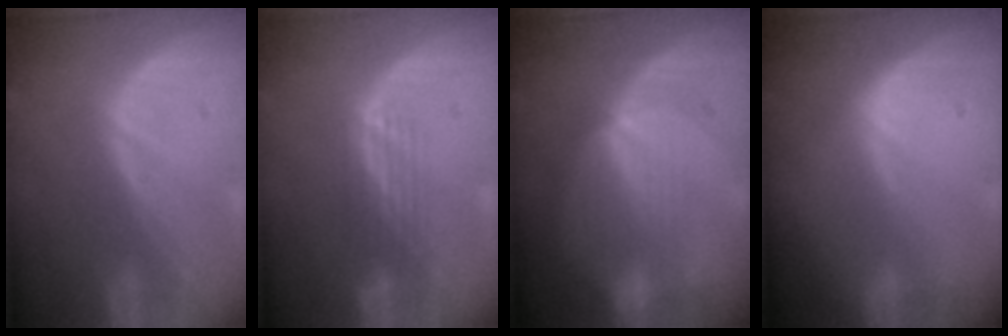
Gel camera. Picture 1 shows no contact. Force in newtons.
{"total": 3.0, "press": 2.5, "slide": 1.6}
{"total": 4.9, "press": 4.7, "slide": 1.2}
{"total": 0.5, "press": 0.3, "slide": 0.4}